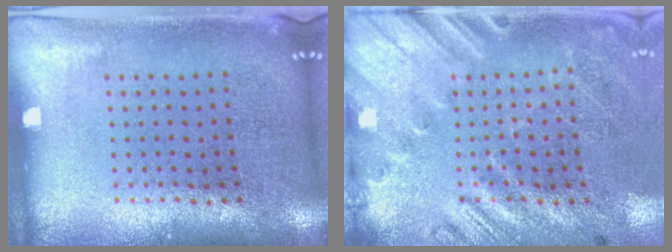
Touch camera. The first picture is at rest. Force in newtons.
{"total": 2.6, "press": 1.9, "slide": 1.8}